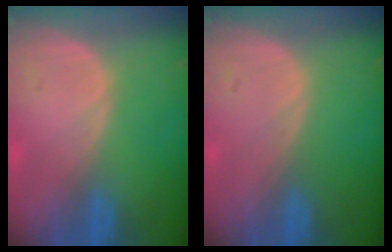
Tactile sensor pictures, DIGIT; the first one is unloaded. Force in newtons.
{"total": 0.0}